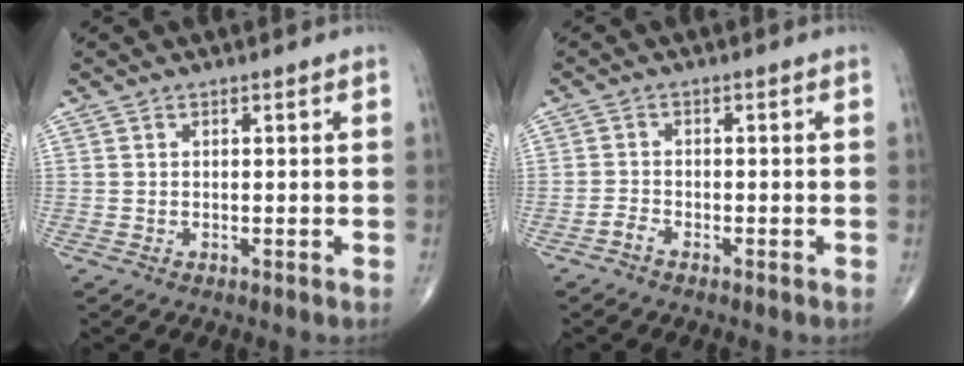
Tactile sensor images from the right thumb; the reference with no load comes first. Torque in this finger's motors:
{"motor_torque": [2.10, 1.94, -0.30, -0.10, 0.05]}